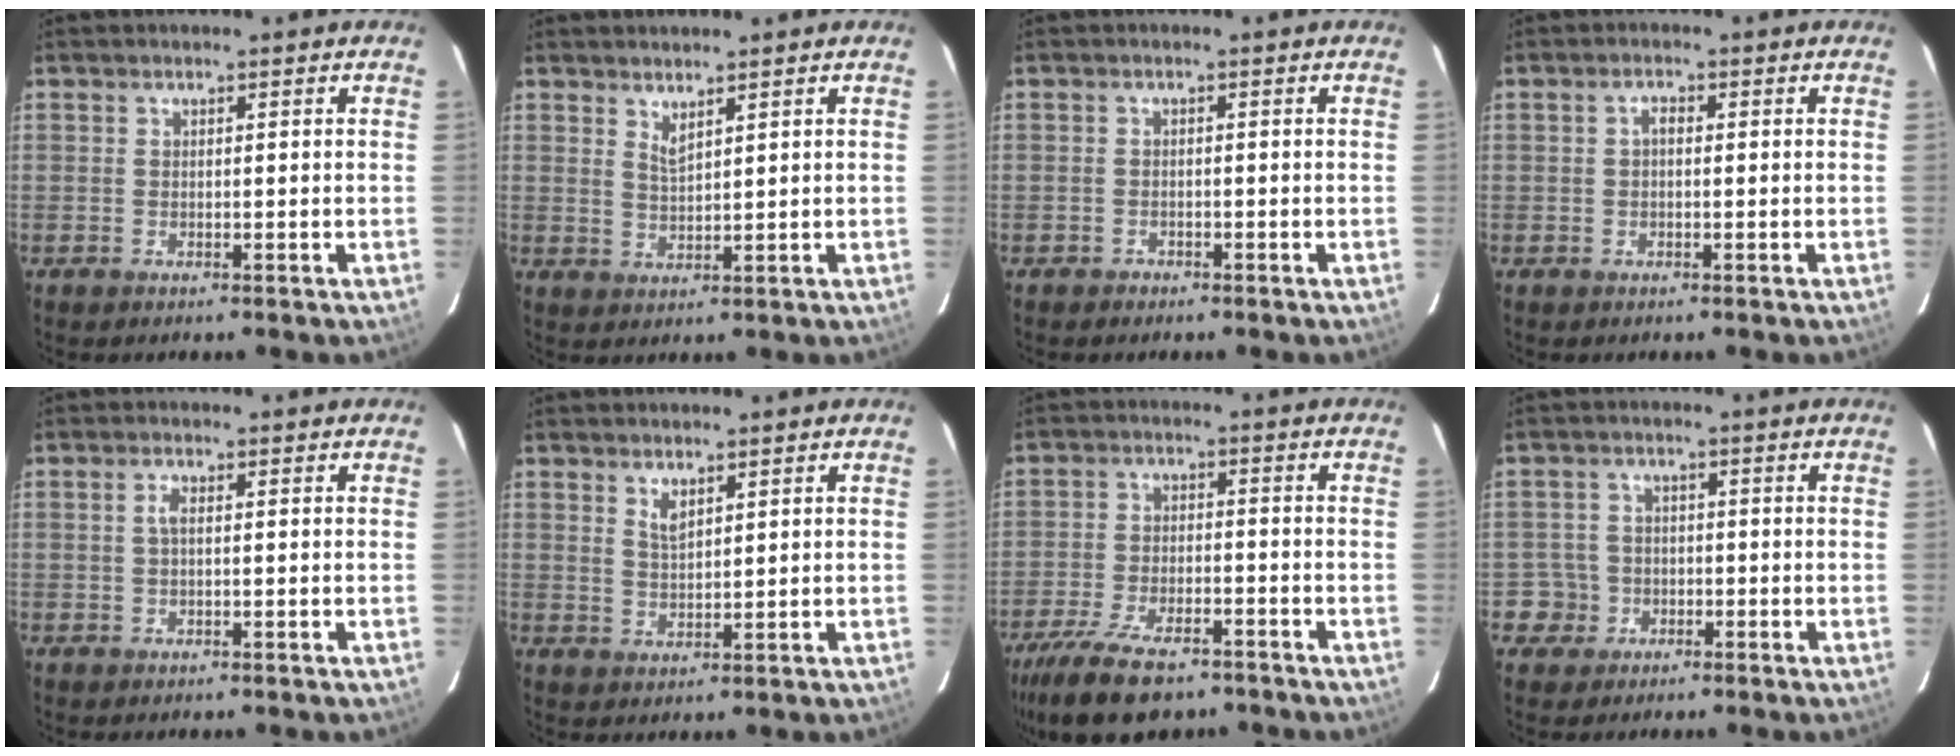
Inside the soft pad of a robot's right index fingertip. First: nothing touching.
{"total": 2.3, "force": [1.8, 0.3, 1.3], "torque": [-0.026, -0.002, 0.031]}
{"total": 1.4, "force": [-1.1, 0.8, -0.1], "torque": [-0.005, 0.005, -0.019]}
{"total": 1.3, "force": [-0.1, 0.8, 1.1], "torque": [-0.020, 0.008, -0.005]}
{"total": 1.4, "force": [0.0, 0.3, 1.4], "torque": [-0.029, 0.005, -0.003]}
{"total": 2.6, "force": [1.7, 0.9, 1.7], "torque": [-0.031, -0.002, 0.030]}
{"total": 14.8, "force": [-11.1, 5.6, 7.9], "torque": [-0.181, -0.028, -0.191]}
{"total": 4.3, "force": [-1.7, 4.0, -0.3], "torque": [0.006, 0.023, -0.030]}